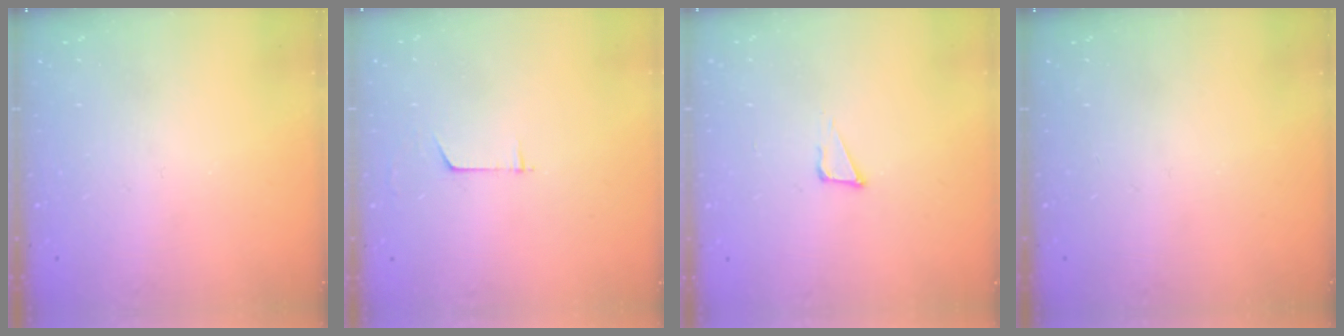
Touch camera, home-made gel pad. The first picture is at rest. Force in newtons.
{"total": 3.2, "press": 3.2, "slide": 0.3}
{"total": 3.1, "press": 3.0, "slide": 0.9}
{"total": 0.0}